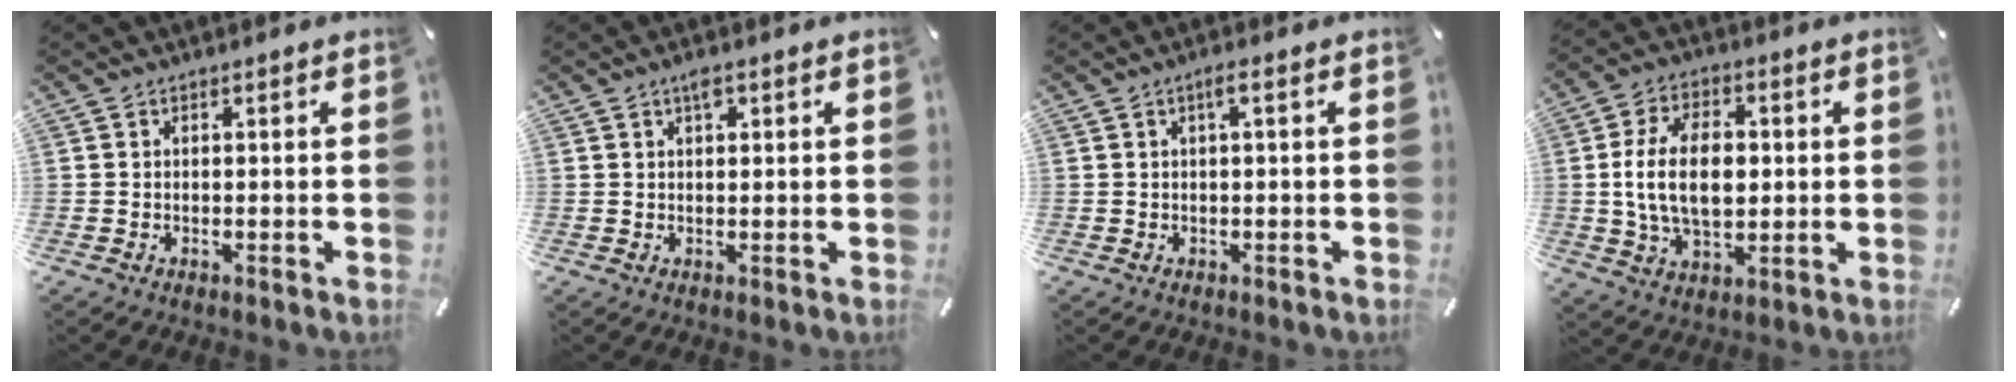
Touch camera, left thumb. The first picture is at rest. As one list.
[{"total": 2.3, "force": [1.2, 1.1, 1.7], "torque": [-0.028, 0.001, 0.018]}, {"total": 1.9, "force": [0.3, 0.2, 1.9], "torque": [-0.036, 0.002, 0.003]}, {"total": 14.4, "force": [0.6, 9.0, 11.2], "torque": [-0.235, 0.009, 0.010]}]